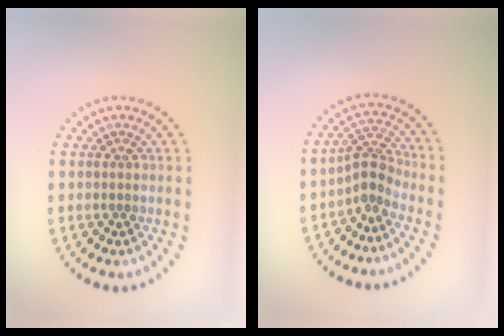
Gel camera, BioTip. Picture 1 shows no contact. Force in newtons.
{"total": 2.6, "press": 1.9, "slide": 1.8}